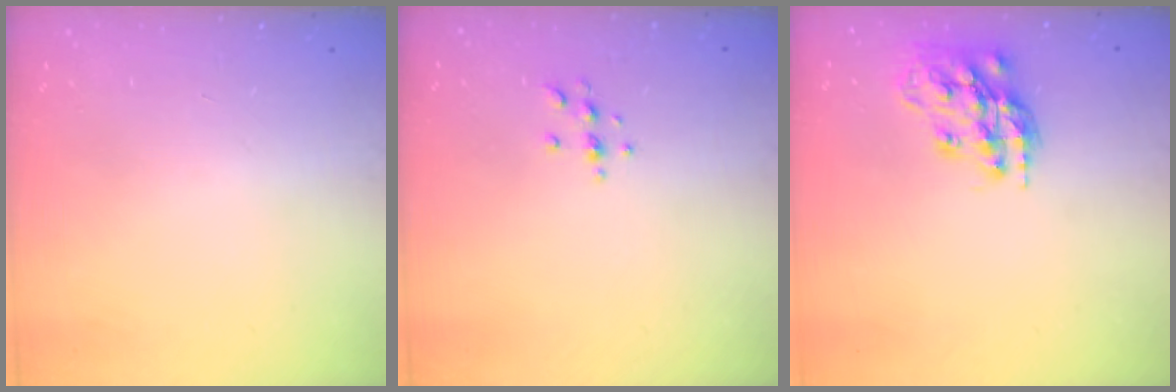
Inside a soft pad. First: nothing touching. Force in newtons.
{"total": 3.9, "press": 3.8, "slide": 0.5}
{"total": 15.5, "press": 15.5, "slide": 1.1}